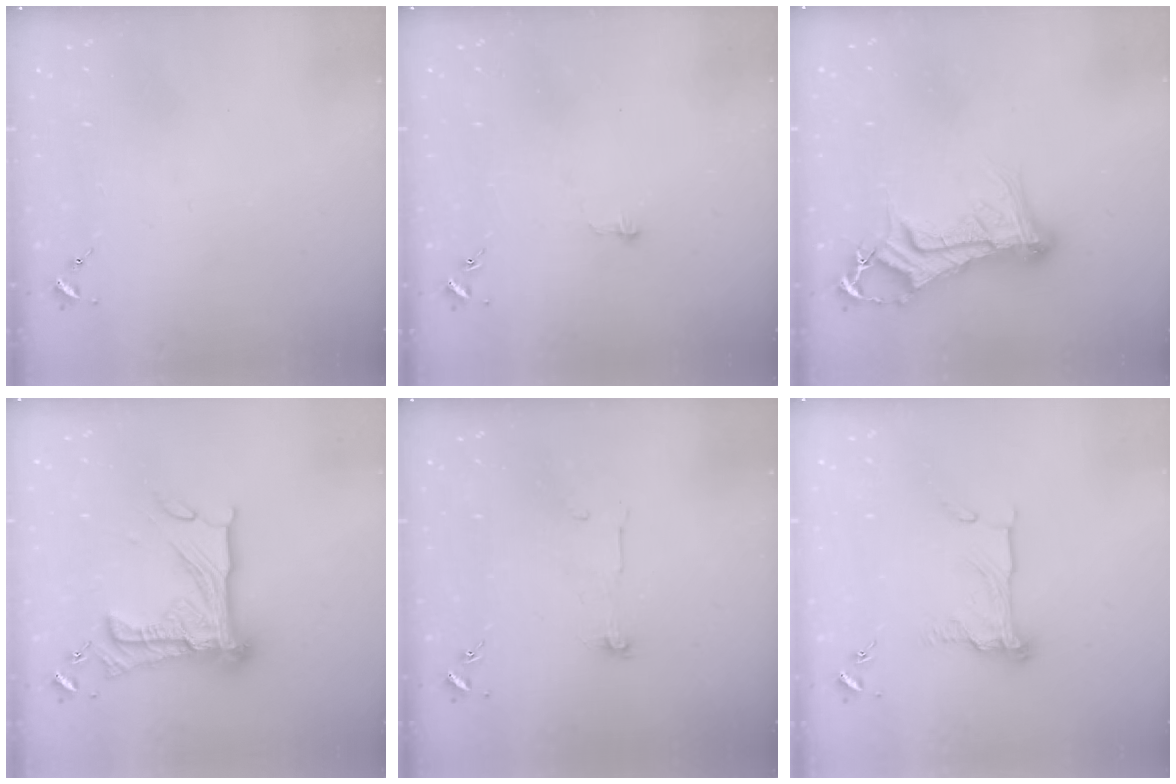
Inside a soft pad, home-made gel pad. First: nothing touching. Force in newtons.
{"total": 2.6, "press": 2.6, "slide": 0.2}
{"total": 14.3, "press": 14.2, "slide": 1.4}
{"total": 23.4, "press": 23.2, "slide": 2.4}
{"total": 4.3, "press": 4.3, "slide": 0.4}
{"total": 10.2, "press": 10.2, "slide": 0.7}